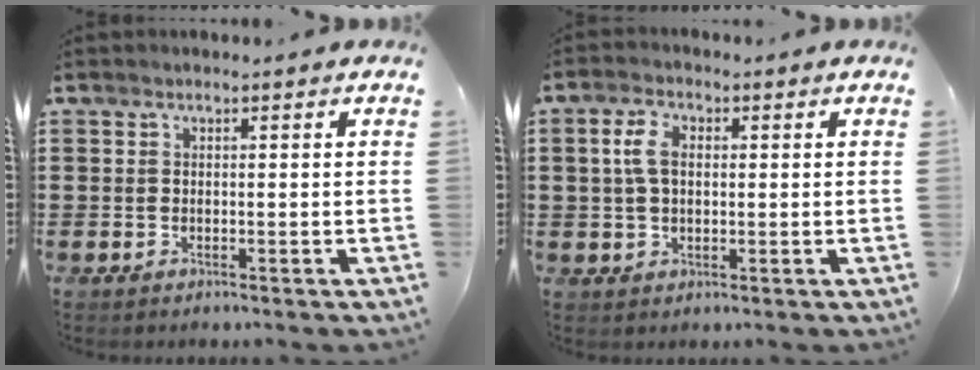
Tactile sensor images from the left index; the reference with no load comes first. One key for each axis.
{"total": 4.7, "fx": 0.7, "fy": 2.7, "fz": 3.8, "tx": -0.086, "ty": 0.011, "tz": 0.009}